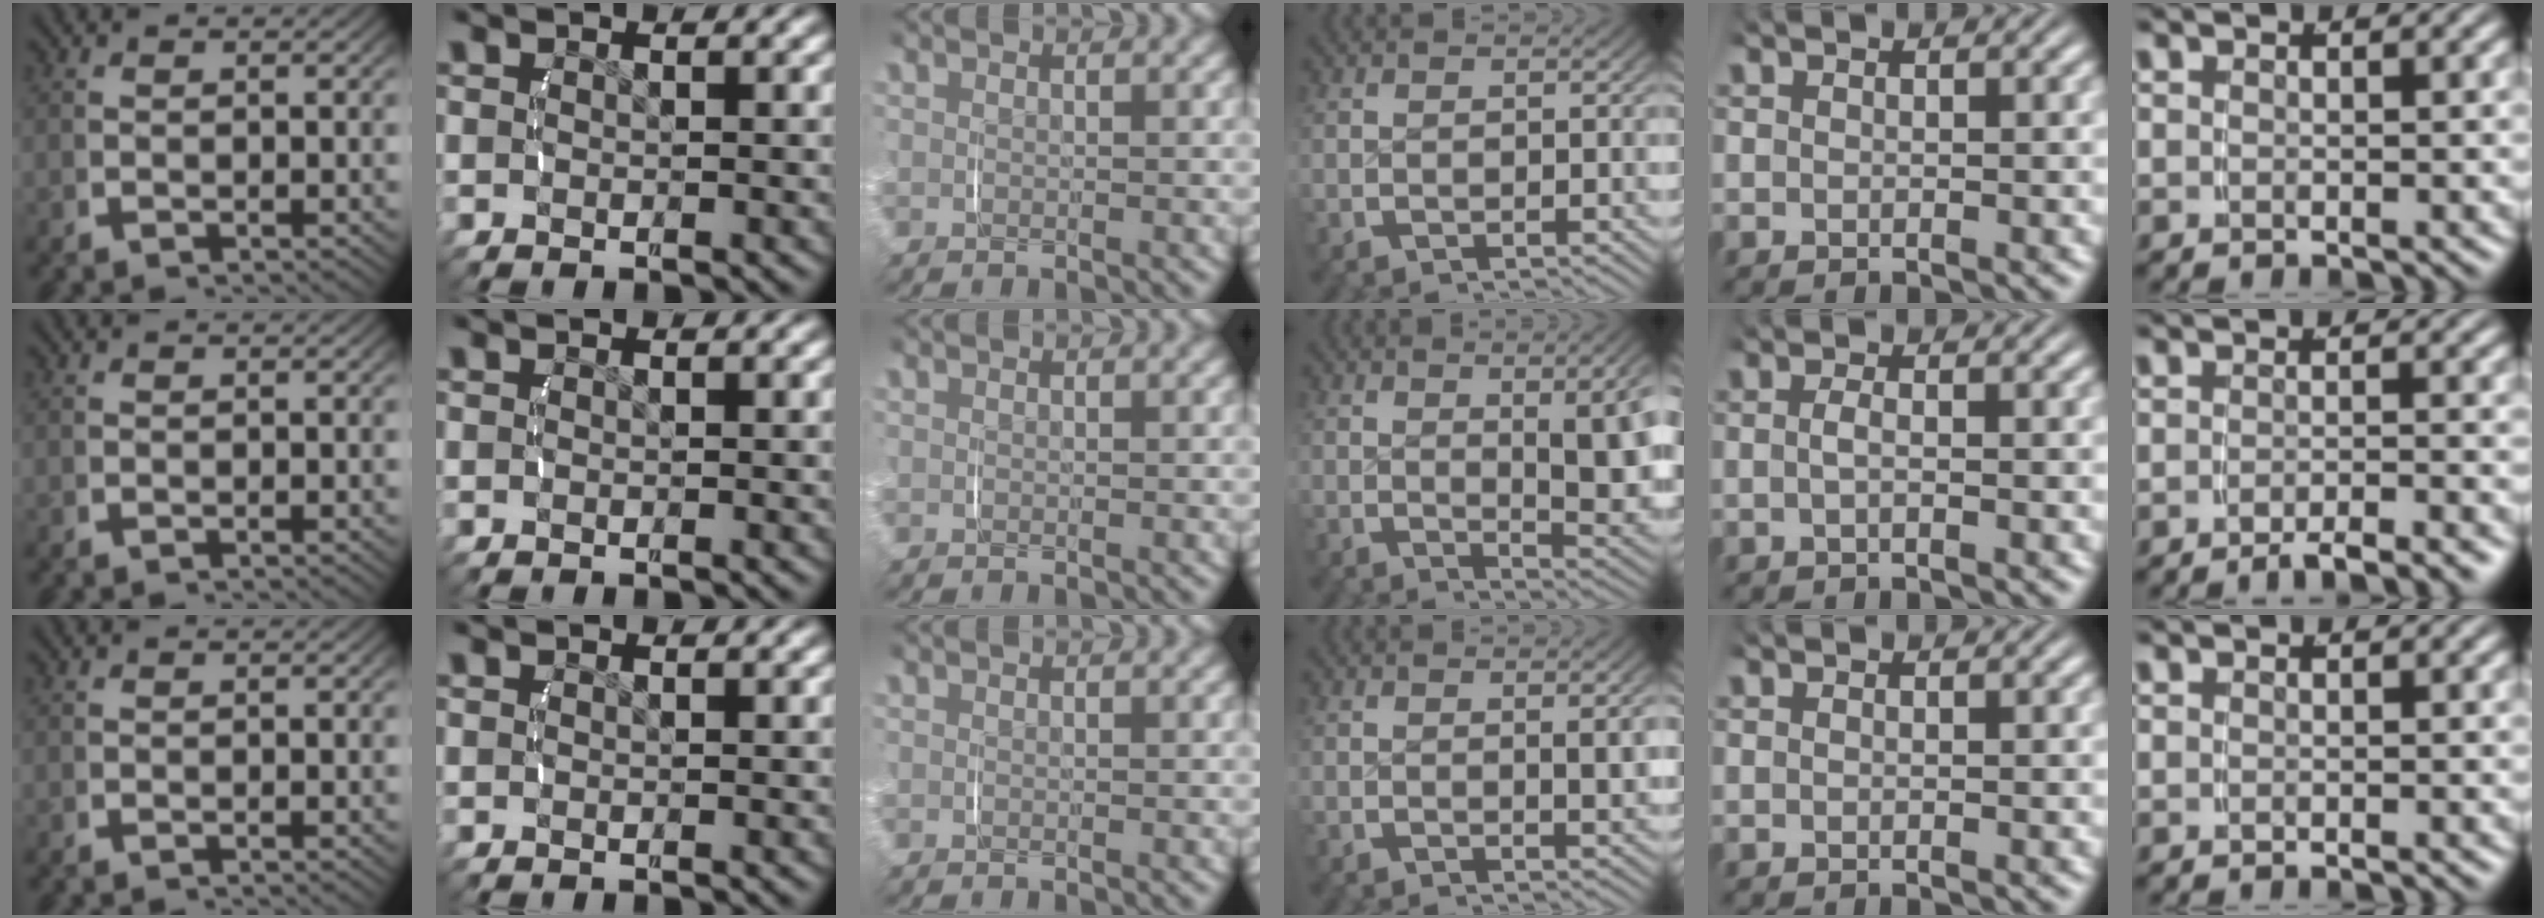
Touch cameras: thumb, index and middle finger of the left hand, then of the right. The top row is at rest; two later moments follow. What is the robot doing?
{"motion": "lift_and_place", "object": "glasses case"}